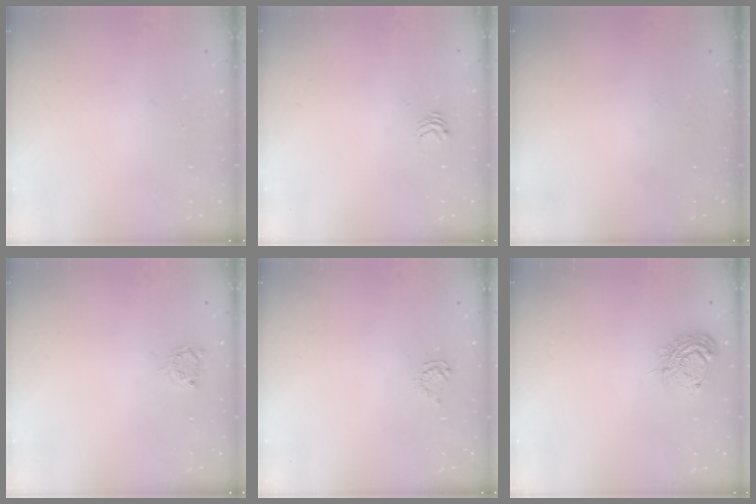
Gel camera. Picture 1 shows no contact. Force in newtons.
{"total": 3.0, "press": 3.0, "slide": 0.4}
{"total": 0.0}
{"total": 2.5, "press": 2.5, "slide": 0.3}
{"total": 3.5, "press": 3.5, "slide": 0.4}
{"total": 11.2, "press": 11.1, "slide": 0.9}